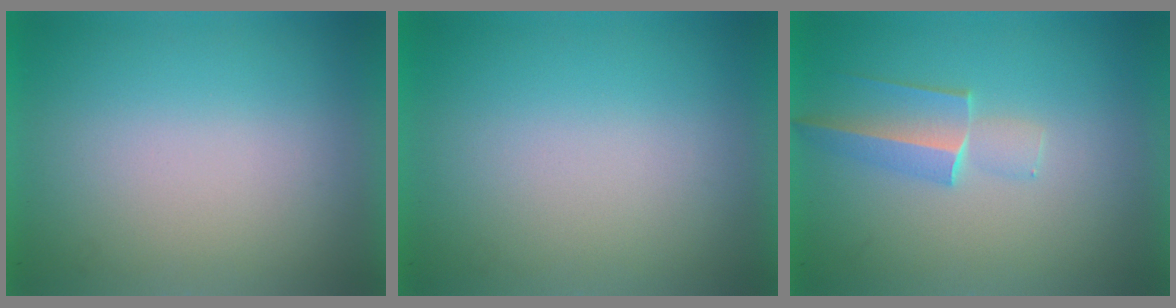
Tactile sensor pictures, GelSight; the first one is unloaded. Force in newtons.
{"total": 0.0}
{"total": 1.8}